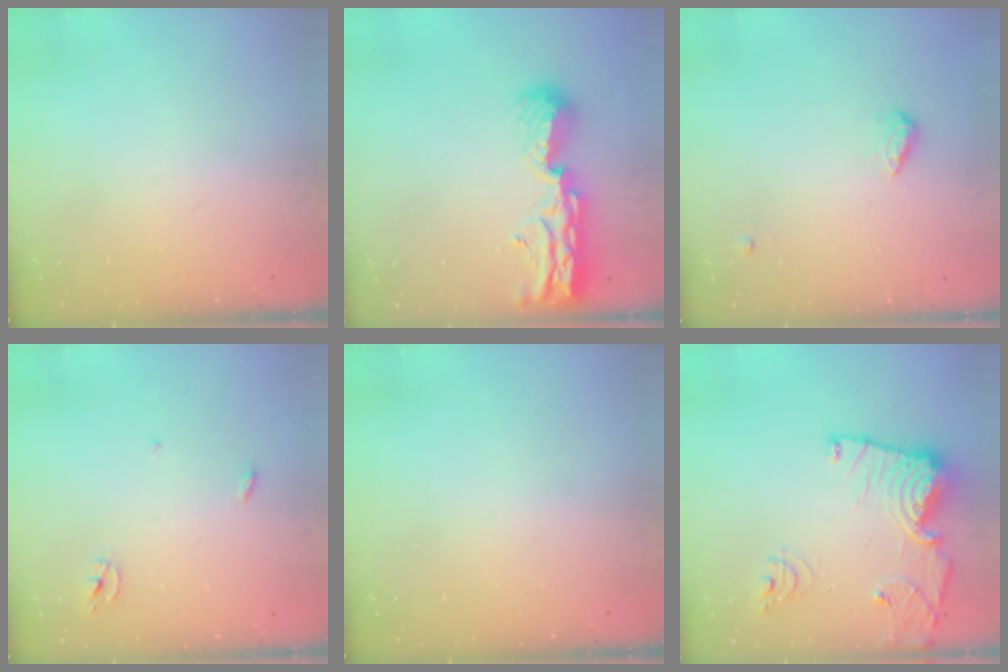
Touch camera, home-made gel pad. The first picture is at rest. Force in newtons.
{"total": 11.5, "press": 11.4, "slide": 1.6}
{"total": 5.2, "press": 5.1, "slide": 1.0}
{"total": 2.3, "press": 2.3, "slide": 0.2}
{"total": 0.0}
{"total": 16.7, "press": 16.6, "slide": 1.6}